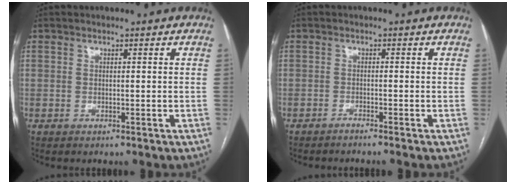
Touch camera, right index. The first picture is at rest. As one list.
[{"total": 1.5, "force": [-1.3, -0.5, 0.6], "torque": [-0.007, 0.004, -0.018]}]